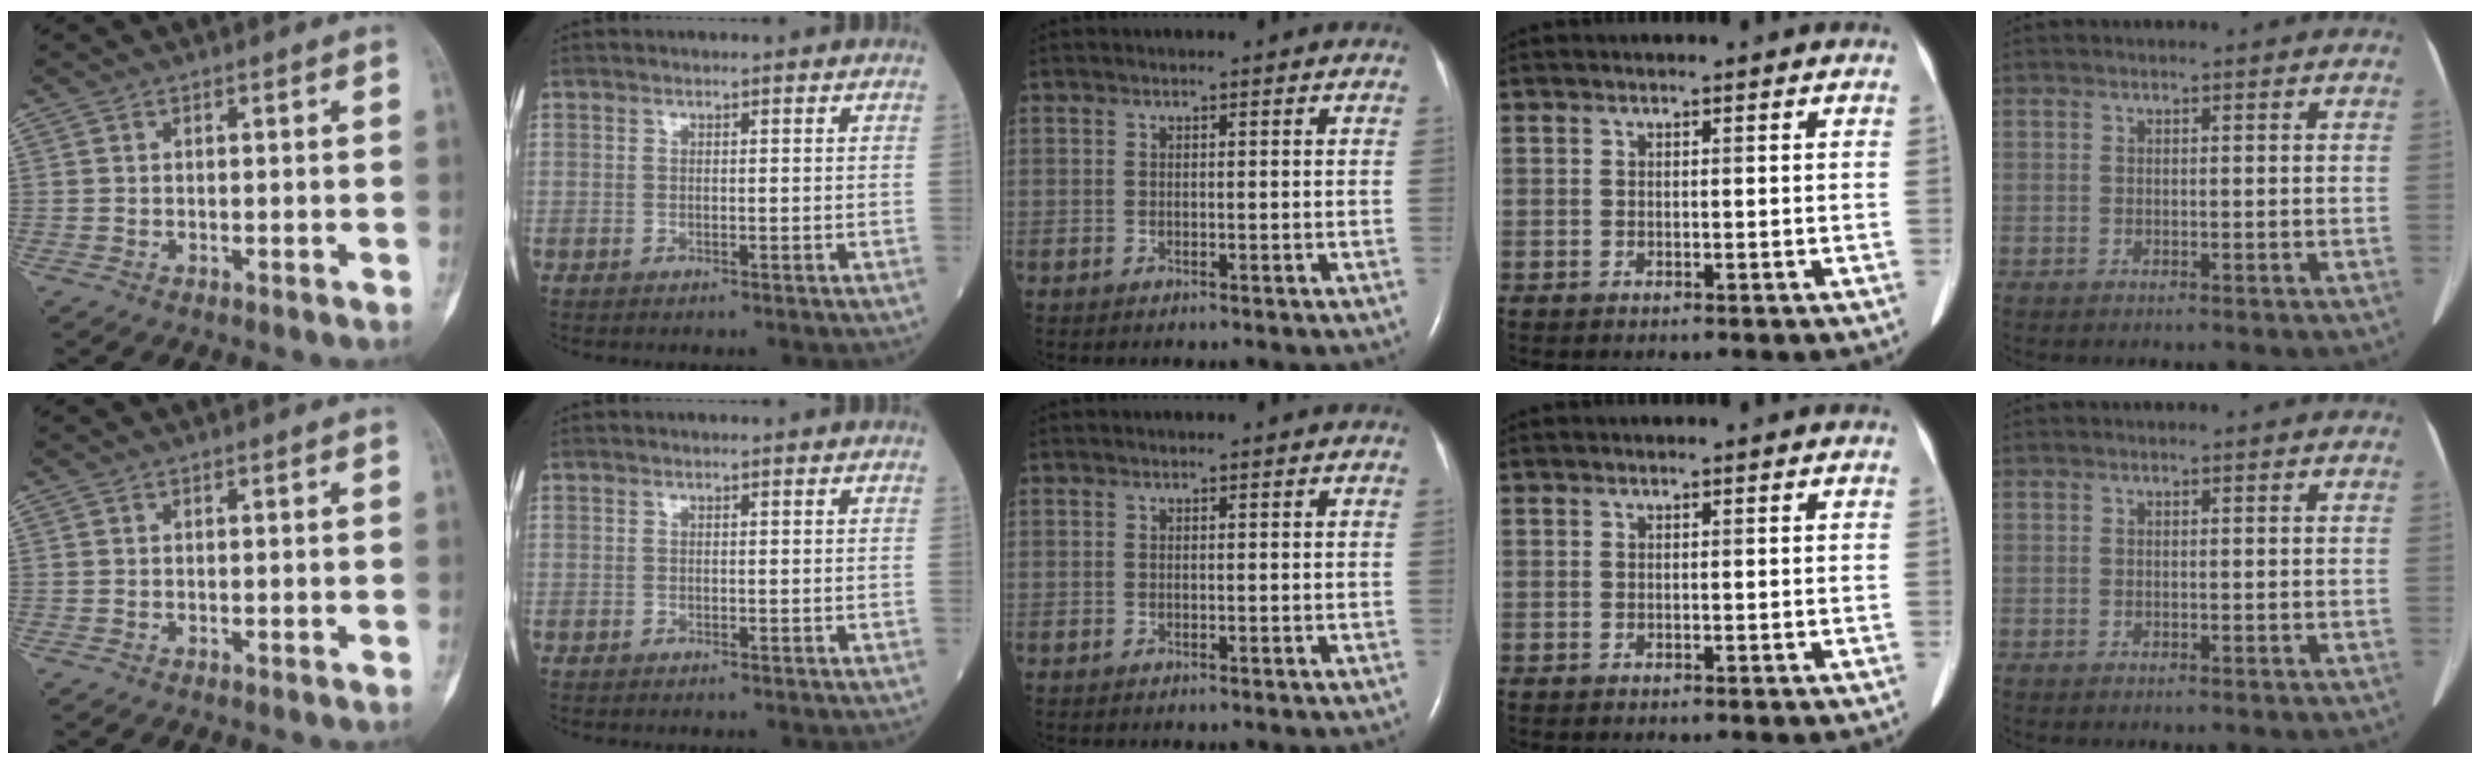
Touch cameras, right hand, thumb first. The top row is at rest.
{}